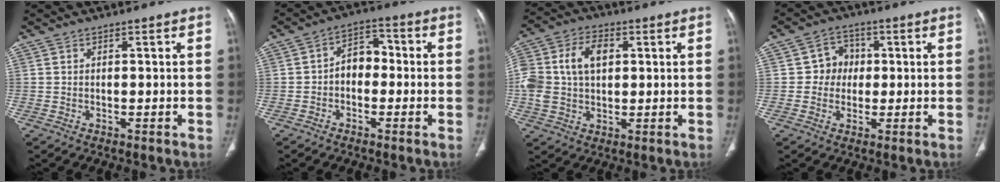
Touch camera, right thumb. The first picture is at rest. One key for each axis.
{"total": 6.2, "fx": -0.8, "fy": 4.5, "fz": 4.2, "tx": -0.044, "ty": 0.030, "tz": -0.028}
{"total": 13.3, "fx": 2.2, "fy": 9.1, "fz": 9.4, "tx": -0.200, "ty": 0.014, "tz": 0.040}
{"total": 5.5, "fx": 0.2, "fy": 5.1, "fz": 1.8, "tx": 0.009, "ty": 0.012, "tz": -0.003}